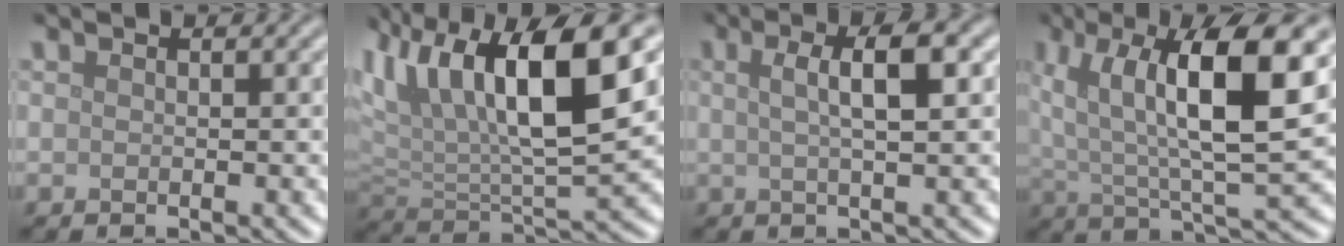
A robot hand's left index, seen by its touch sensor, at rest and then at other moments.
{"total": 11.3, "force": [4.6, 3.8, 9.6], "torque": [-0.170, 0.009, 0.078]}
{"total": 4.1, "force": [0.9, 1.0, 3.9], "torque": [-0.055, 0.008, 0.010]}
{"total": 11.4, "force": [4.2, 3.4, 10.1], "torque": [-0.174, 0.008, 0.073]}